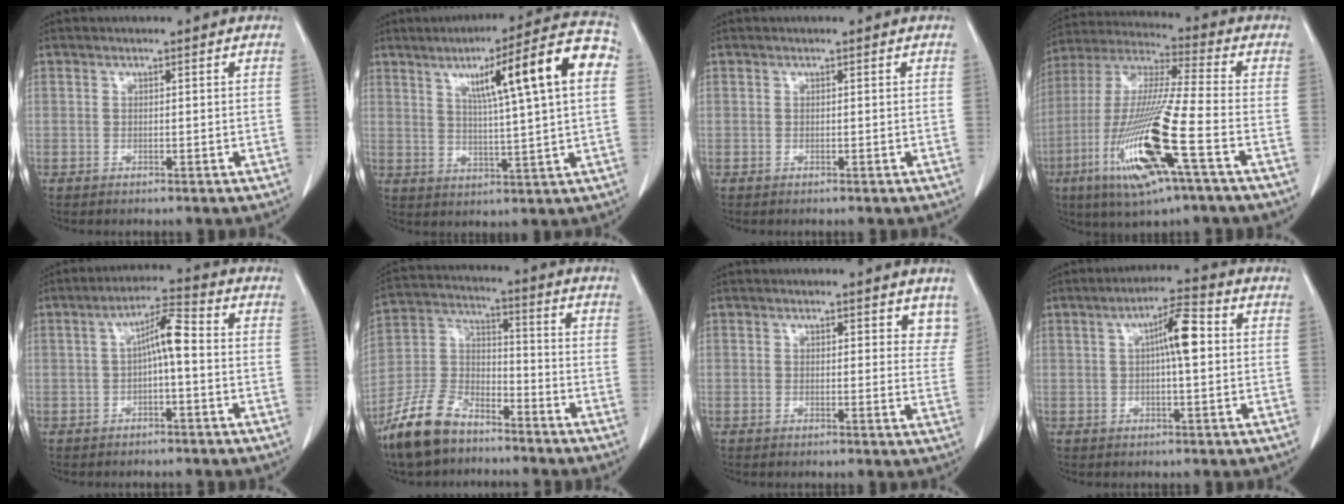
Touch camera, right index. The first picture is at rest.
{"total": 15.5, "force": [4.5, 0.4, 14.8], "torque": [-0.213, 0.023, 0.060]}
{"total": 0.0}
{"total": 19.8, "force": [-7.5, 2.2, 18.2], "torque": [-0.396, -0.033, -0.138]}
{"total": 5.5, "force": [-0.1, 0.9, 5.4], "torque": [-0.091, 0.021, -0.003]}
{"total": 12.1, "force": [-9.2, 5.2, 6.0], "torque": [-0.141, 0.001, -0.178]}
{"total": 4.8, "force": [3.9, 1.9, 2.1], "torque": [0.000, -0.014, 0.033]}
{"total": 6.4, "force": [1.0, 0.9, 6.3], "torque": [-0.105, 0.015, 0.013]}